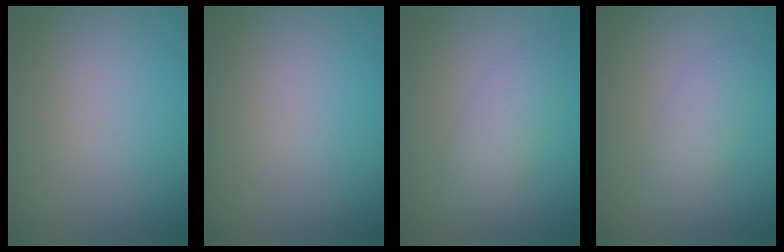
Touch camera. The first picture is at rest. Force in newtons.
{"total": 0.0}
{"total": 2.9, "press": 2.8, "slide": 0.2}
{"total": 2.3, "press": 2.3, "slide": 0.2}